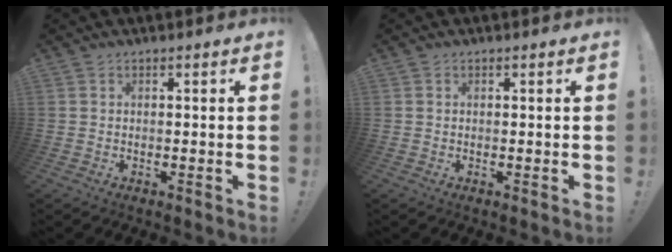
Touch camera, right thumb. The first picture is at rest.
{"total": 0.0}